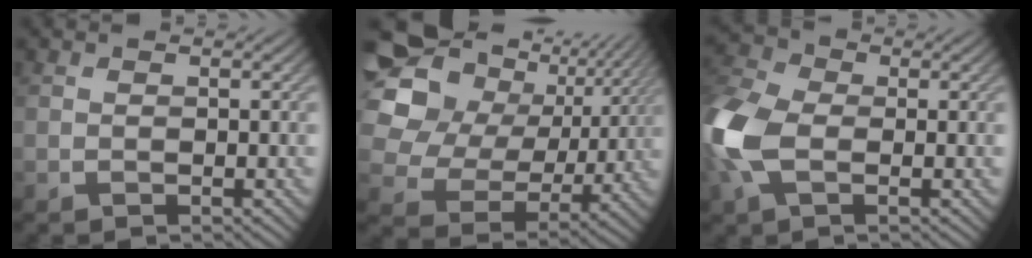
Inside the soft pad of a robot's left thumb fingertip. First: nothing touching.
{"total": 17.9, "force": [5.9, 14.6, 8.6], "torque": [-0.260, 0.039, 0.114]}
{"total": 9.6, "force": [-1.7, 5.9, 7.4], "torque": [-0.217, -0.003, -0.049]}